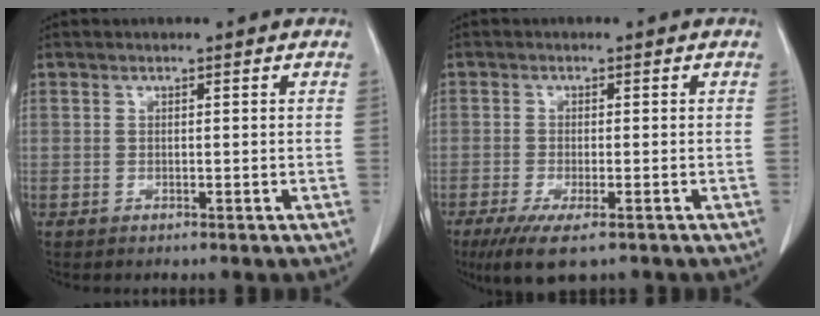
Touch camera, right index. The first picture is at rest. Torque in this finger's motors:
{"motor_torque": [0.56, -0.51, 0.32, 0.07]}